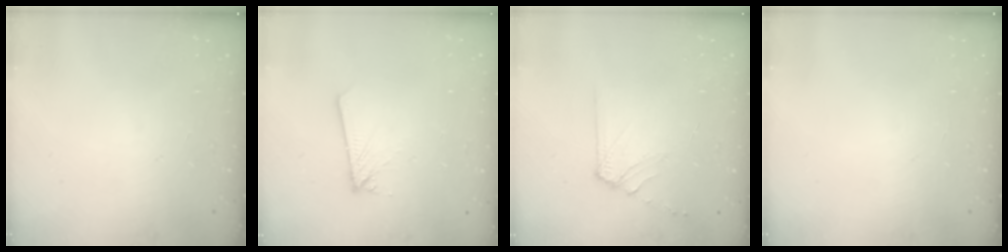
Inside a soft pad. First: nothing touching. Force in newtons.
{"total": 1.8, "press": 1.8, "slide": 0.1}
{"total": 6.8, "press": 6.7, "slide": 0.8}
{"total": 0.0}